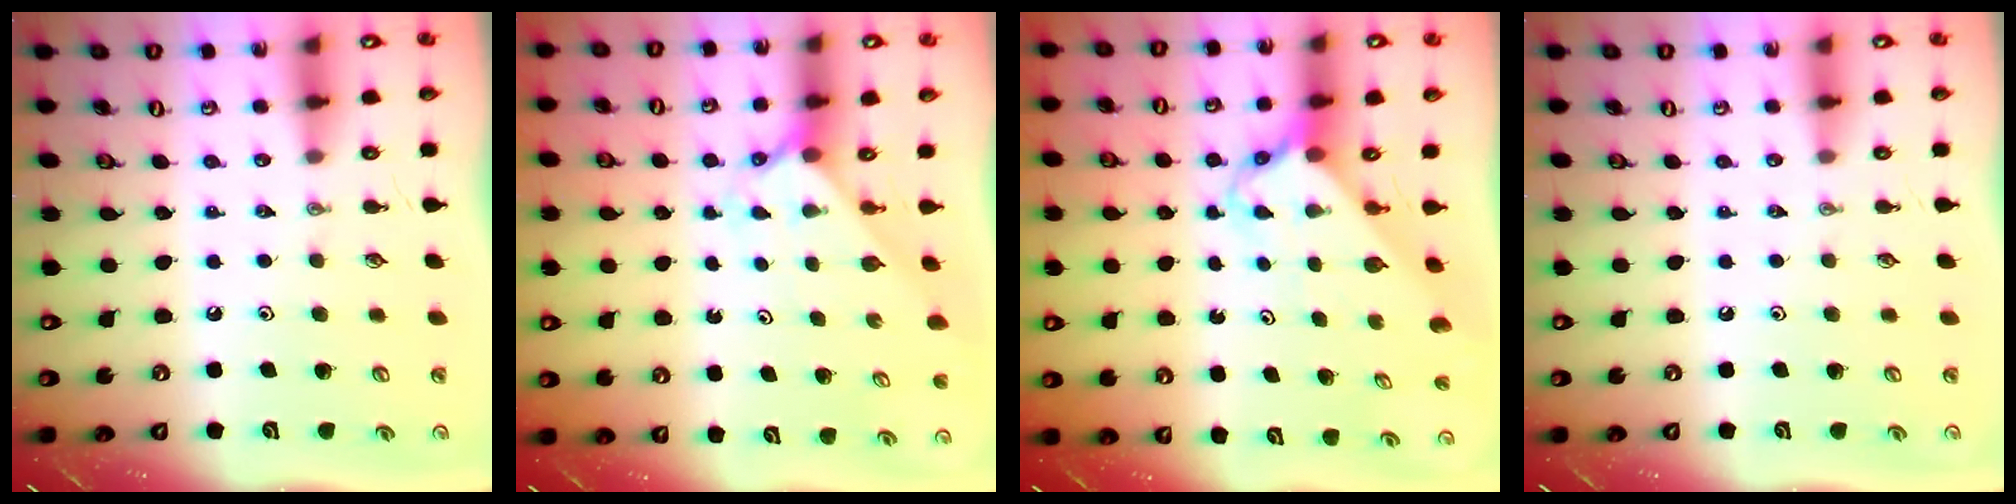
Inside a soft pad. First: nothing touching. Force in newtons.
{"total": 2.2, "press": 2.2, "slide": 0.3}
{"total": 2.9, "press": 2.9, "slide": 0.3}
{"total": 0.0}